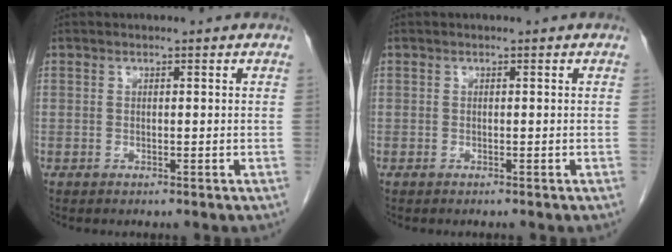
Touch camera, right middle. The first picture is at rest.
{"total": 0.0}